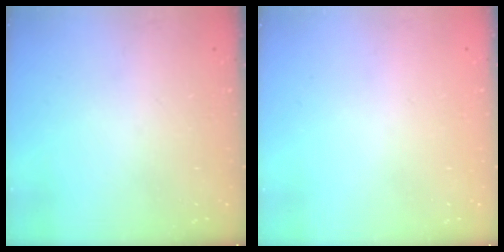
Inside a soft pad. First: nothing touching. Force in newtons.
{"total": 1.9, "press": 1.9, "slide": 0.1}